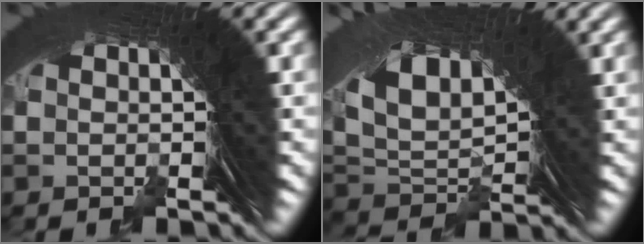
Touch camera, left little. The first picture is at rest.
{"total": 10.0, "force": [4.9, 5.9, 6.4], "torque": [-0.145, -0.005, 0.088]}